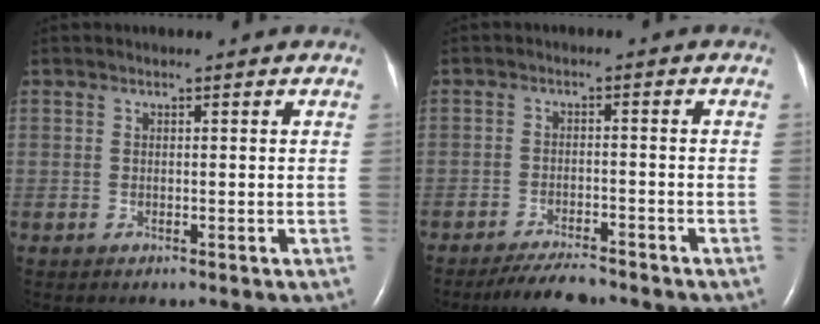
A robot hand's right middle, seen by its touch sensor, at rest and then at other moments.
{"total": 5.6, "force": [-5.1, 0.9, 2.2], "torque": [-0.042, -0.014, -0.086]}